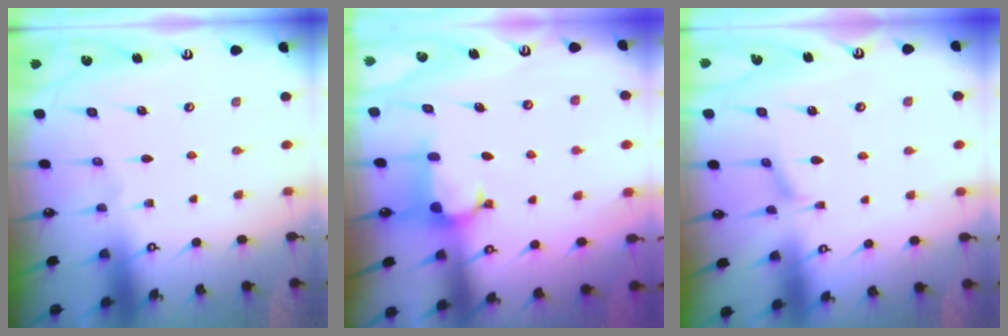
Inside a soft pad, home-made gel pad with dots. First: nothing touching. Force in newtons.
{"total": 1.9, "press": 1.8, "slide": 0.7}
{"total": 2.1, "press": 2.0, "slide": 0.6}